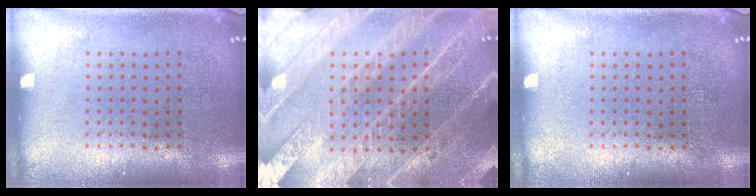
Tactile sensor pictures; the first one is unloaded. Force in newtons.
{"total": 4.1, "press": 3.8, "slide": 1.7}
{"total": 0.0}